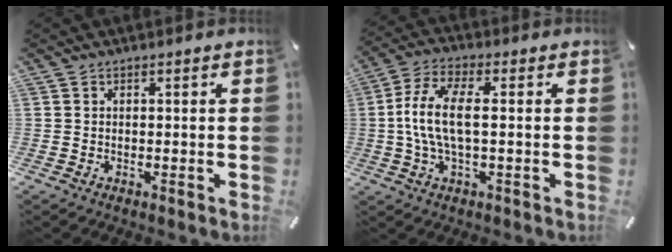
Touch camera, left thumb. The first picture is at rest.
{"total": 10.7, "force": [0.0, 4.1, 9.9], "torque": [-0.203, -0.005, -0.003]}